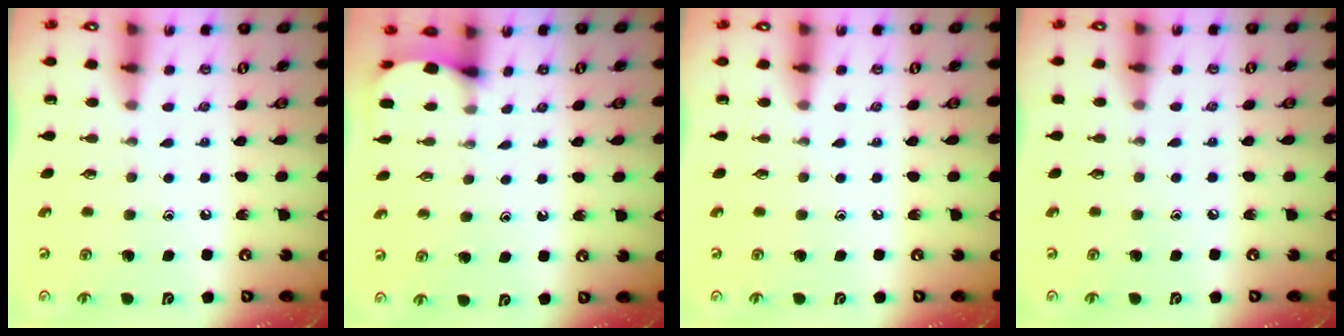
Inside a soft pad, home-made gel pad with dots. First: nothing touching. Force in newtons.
{"total": 2.4, "press": 2.4, "slide": 0.3}
{"total": 0.0}
{"total": 0.0}